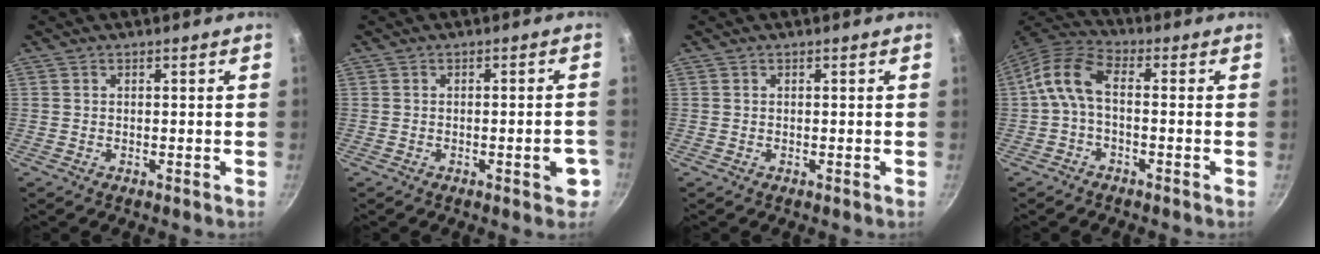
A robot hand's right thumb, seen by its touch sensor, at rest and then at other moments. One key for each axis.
{"total": 4.1, "fx": -1.7, "fy": 1.3, "fz": 3.5, "tx": -0.031, "ty": 0.012, "tz": -0.022}
{"total": 0.0}
{"total": 7.7, "fx": -1.0, "fy": 4.1, "fz": 6.5, "tx": -0.142, "ty": 0.034, "tz": -0.033}